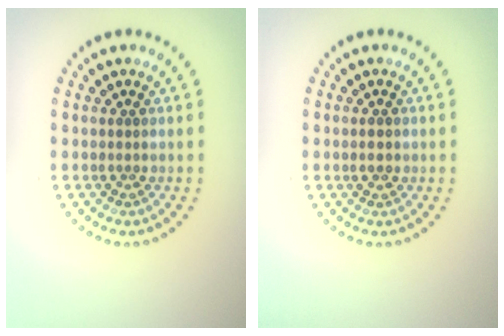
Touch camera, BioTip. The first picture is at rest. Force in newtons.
{"total": 1.5, "press": 1.5, "slide": 0.1}